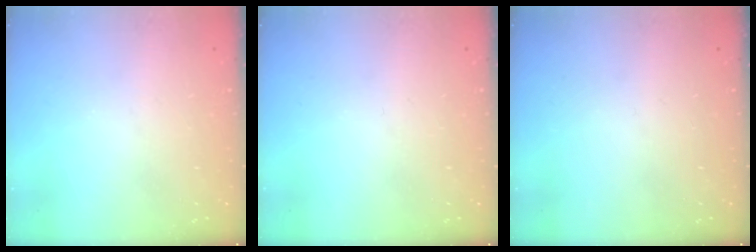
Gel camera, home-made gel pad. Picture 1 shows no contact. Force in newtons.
{"total": 0.0}
{"total": 0.0}